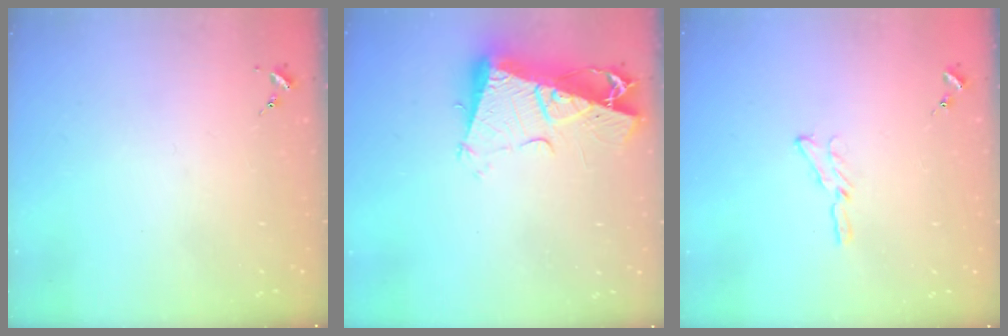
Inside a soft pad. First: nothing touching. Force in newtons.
{"total": 15.1, "press": 14.9, "slide": 1.8}
{"total": 4.4, "press": 4.4, "slide": 0.5}